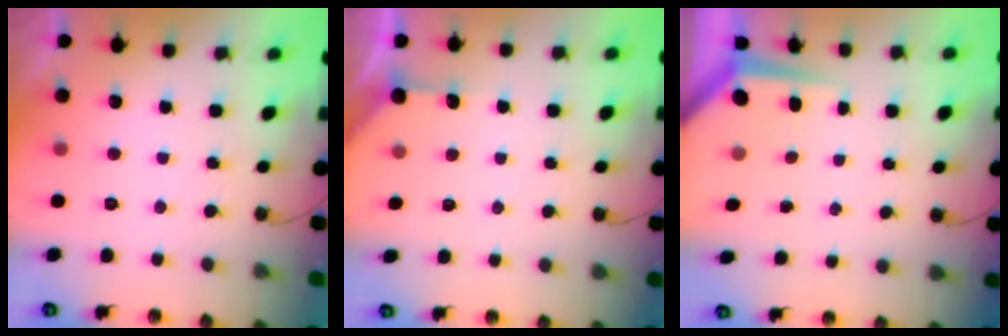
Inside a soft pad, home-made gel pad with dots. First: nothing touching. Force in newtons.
{"total": 3.0, "press": 2.9, "slide": 0.4}
{"total": 3.9, "press": 3.9, "slide": 0.2}